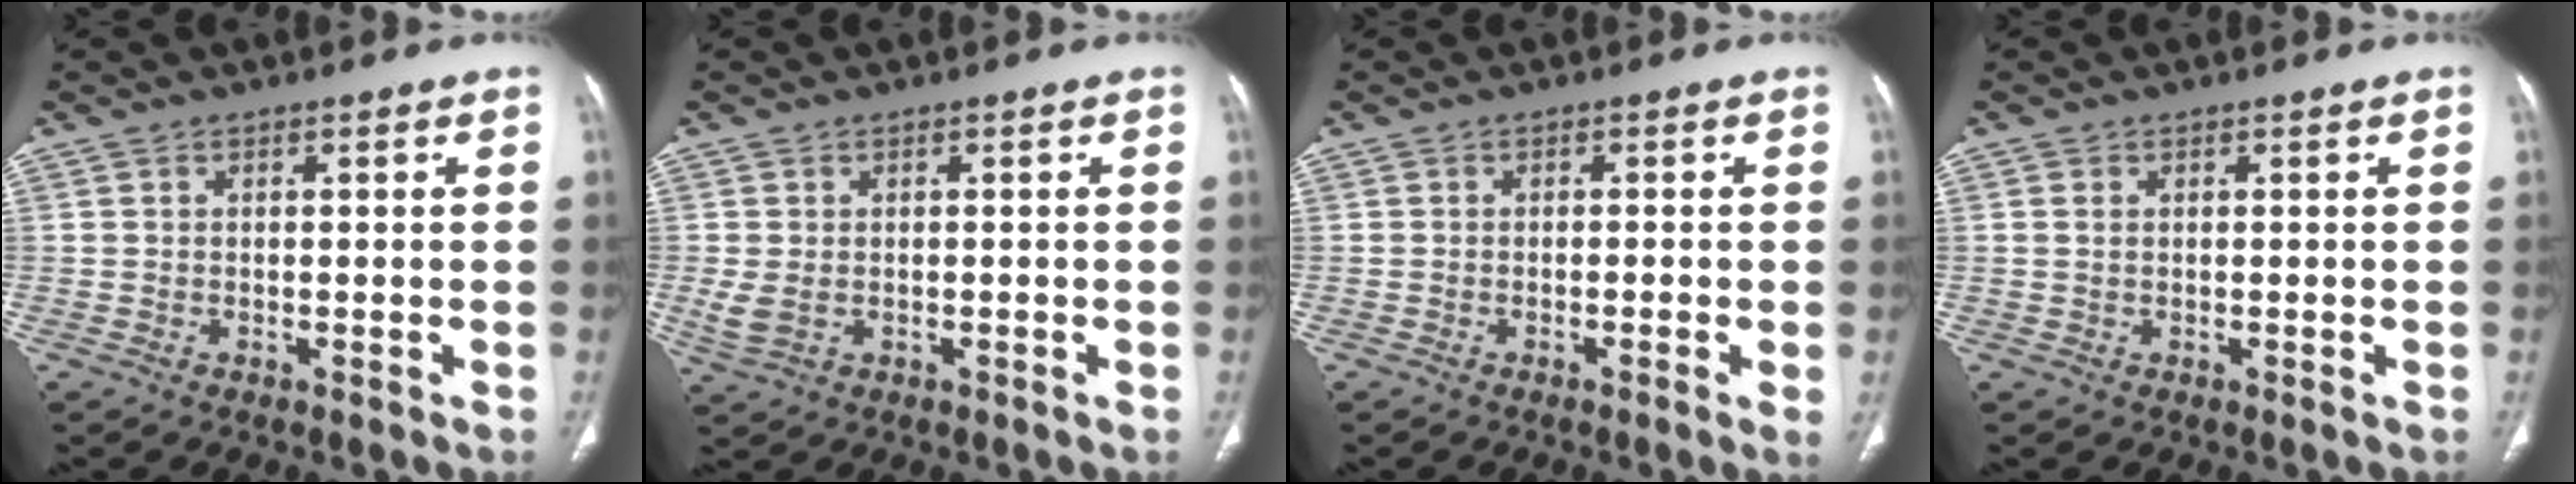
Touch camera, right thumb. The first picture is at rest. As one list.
[{"total": 3.1, "force": [-0.1, 2.4, 1.9], "torque": [-0.053, -0.003, 0.003]}, {"total": 1.8, "force": [-0.4, 0.4, 1.7], "torque": [-0.034, -0.004, -0.008]}, {"total": 0.6, "force": [0.2, 0.4, 0.4], "torque": [-0.009, 0.001, 0.005]}]